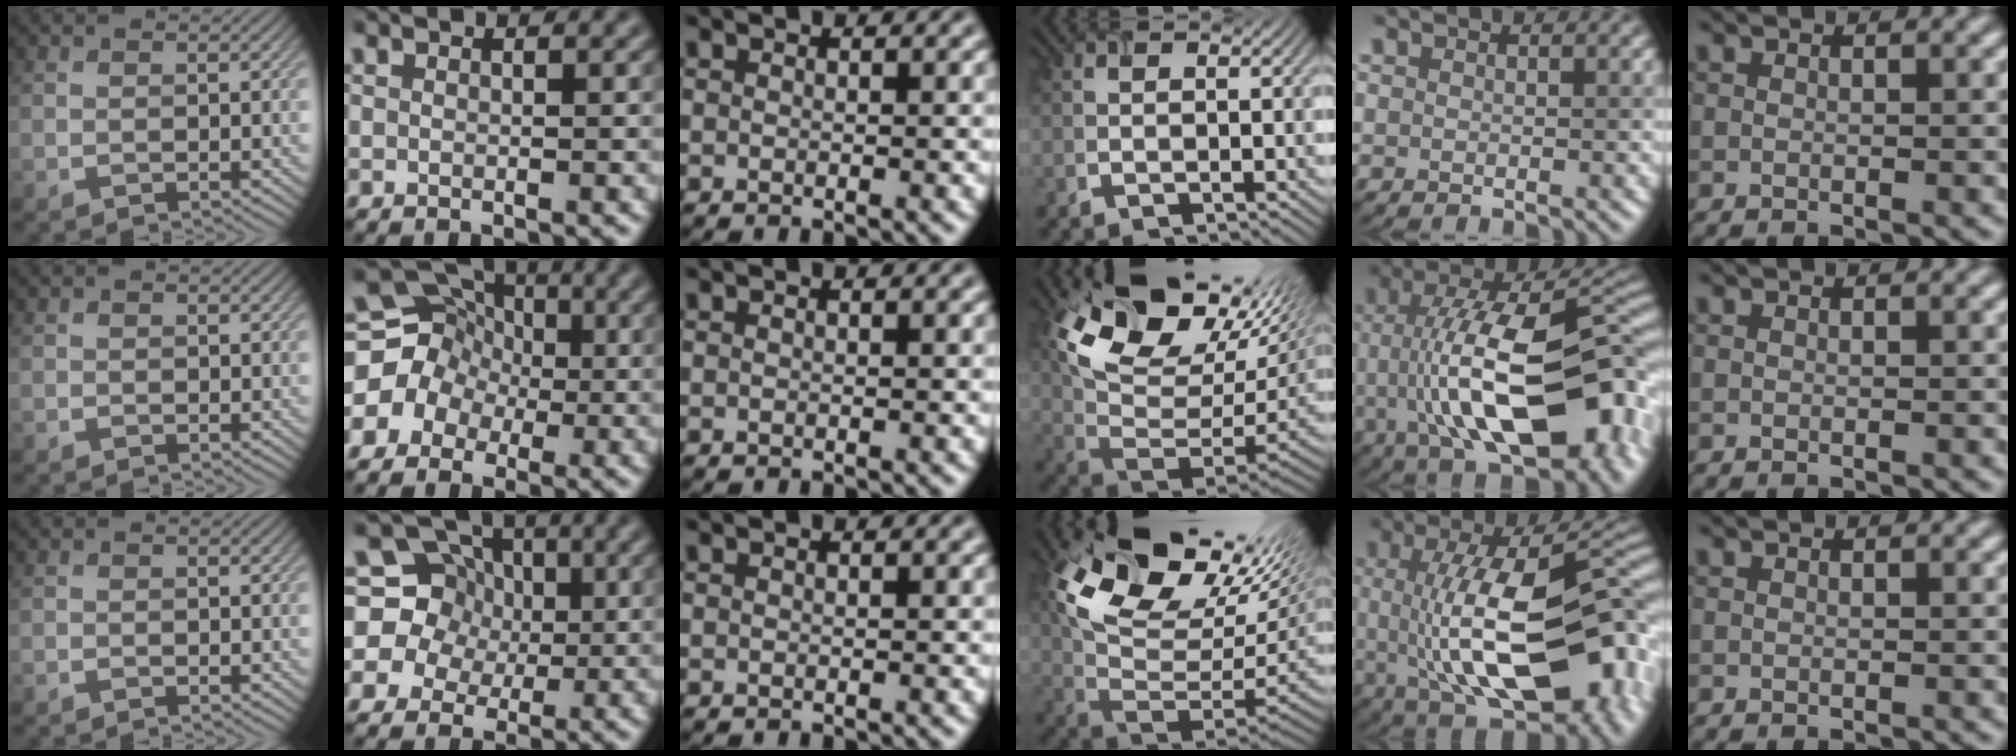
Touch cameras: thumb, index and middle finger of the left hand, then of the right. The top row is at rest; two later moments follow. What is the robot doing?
{"motion": "extract", "object": "airpods case & airpods"}